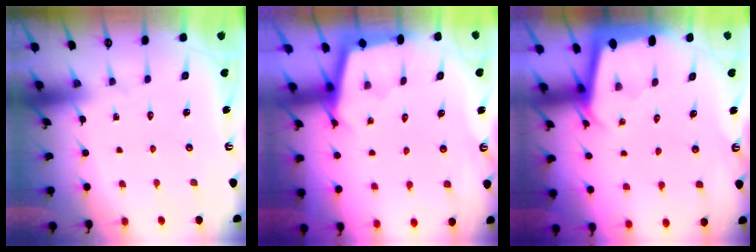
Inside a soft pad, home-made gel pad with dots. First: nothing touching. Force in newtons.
{"total": 2.2, "press": 2.2, "slide": 0.1}
{"total": 2.2, "press": 2.2, "slide": 0.1}